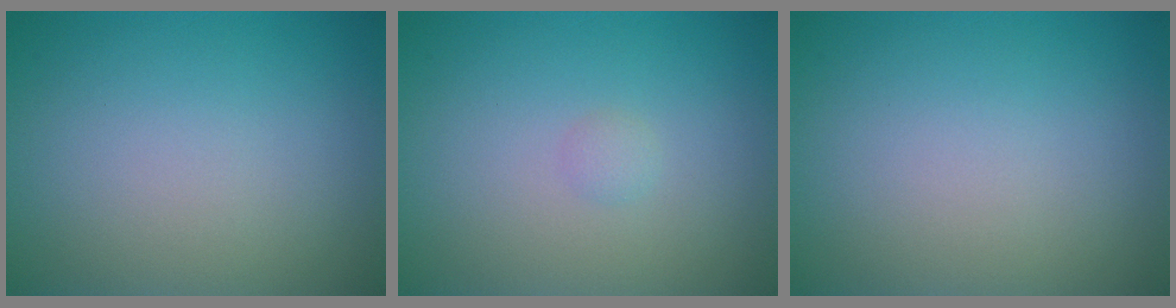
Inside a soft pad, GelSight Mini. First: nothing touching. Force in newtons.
{"total": 0.6, "press": 0.6, "slide": 0.0}
{"total": 0.0}